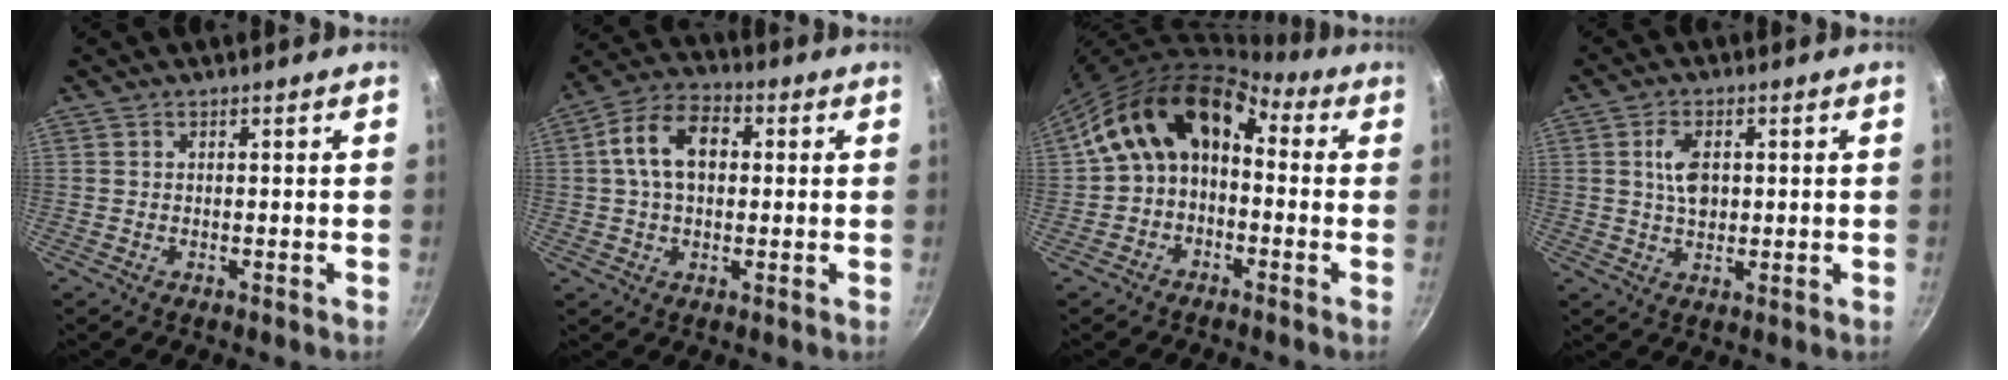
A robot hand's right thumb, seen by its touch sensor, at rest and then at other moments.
{"total": 11.2, "force": [1.7, 7.4, 8.3], "torque": [-0.125, 0.024, 0.014]}
{"total": 14.1, "force": [0.7, 10.0, 9.9], "torque": [-0.147, 0.050, -0.005]}
{"total": 5.8, "force": [1.0, 3.6, 4.5], "torque": [-0.068, -0.001, 0.018]}